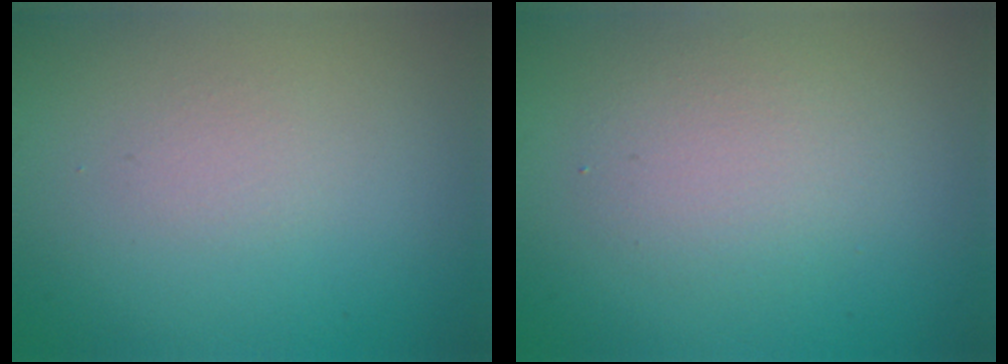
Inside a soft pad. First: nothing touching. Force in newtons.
{"total": 2.7, "press": 2.7, "slide": 0.3}